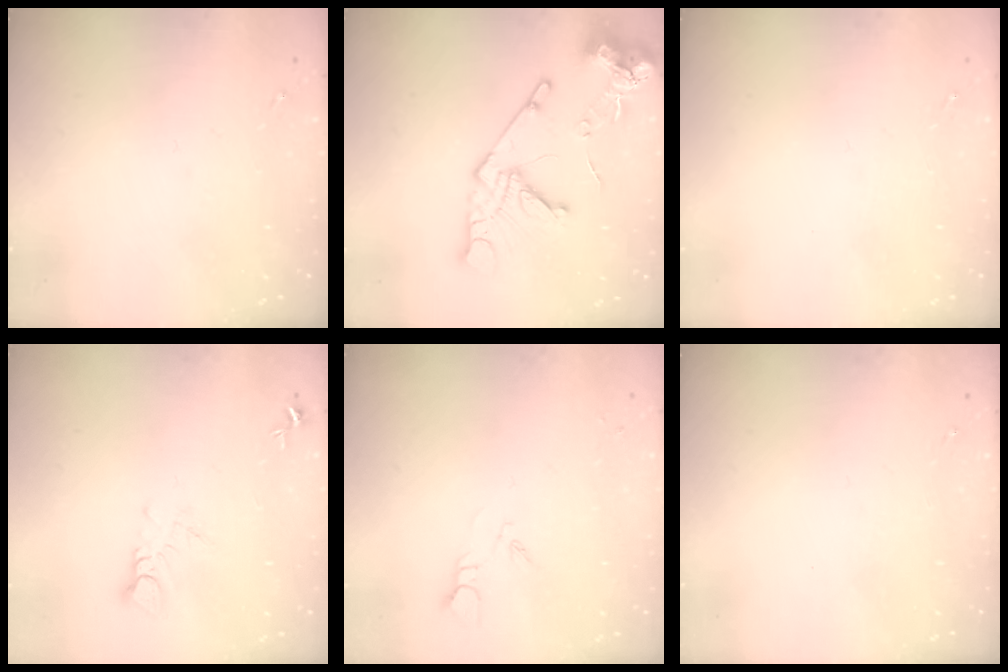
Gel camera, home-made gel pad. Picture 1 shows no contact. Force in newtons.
{"total": 16.4, "press": 16.3, "slide": 1.9}
{"total": 0.0}
{"total": 3.8, "press": 3.7, "slide": 0.2}
{"total": 3.3, "press": 3.3, "slide": 0.4}
{"total": 0.0}